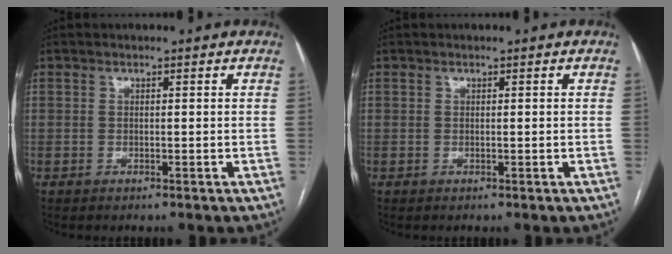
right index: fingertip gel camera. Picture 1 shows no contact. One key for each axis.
{"total": 0.0}